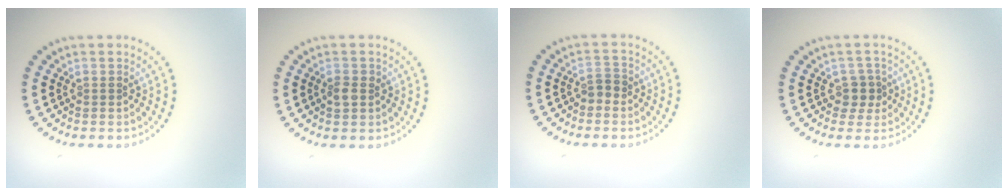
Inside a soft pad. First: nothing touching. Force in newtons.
{"total": 1.3, "press": 1.2, "slide": 0.2}
{"total": 1.1, "press": 1.1, "slide": 0.4}
{"total": 1.8, "press": 1.5, "slide": 1.1}